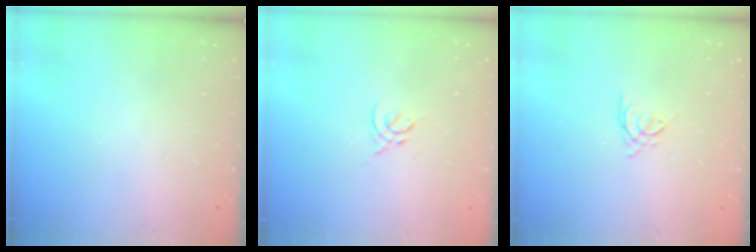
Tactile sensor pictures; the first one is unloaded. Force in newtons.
{"total": 2.6, "press": 2.5, "slide": 0.7}
{"total": 1.9, "press": 1.8, "slide": 0.5}